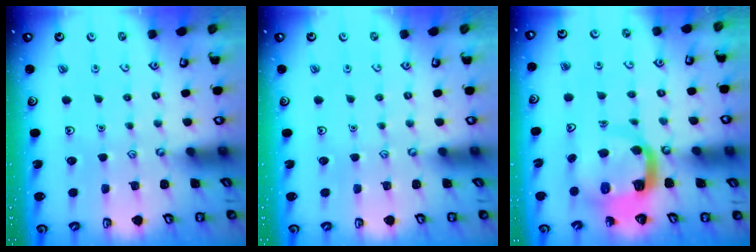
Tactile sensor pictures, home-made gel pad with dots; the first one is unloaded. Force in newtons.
{"total": 0.0}
{"total": 9.0, "press": 8.9, "slide": 1.4}